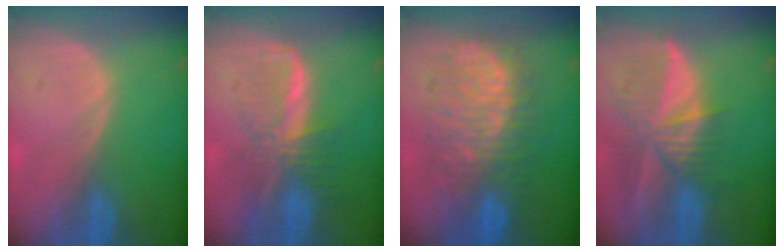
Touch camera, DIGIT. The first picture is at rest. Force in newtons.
{"total": 7.9, "press": 6.9, "slide": 3.9}
{"total": 11.0, "press": 10.9, "slide": 1.3}
{"total": 9.4, "press": 8.2, "slide": 4.6}